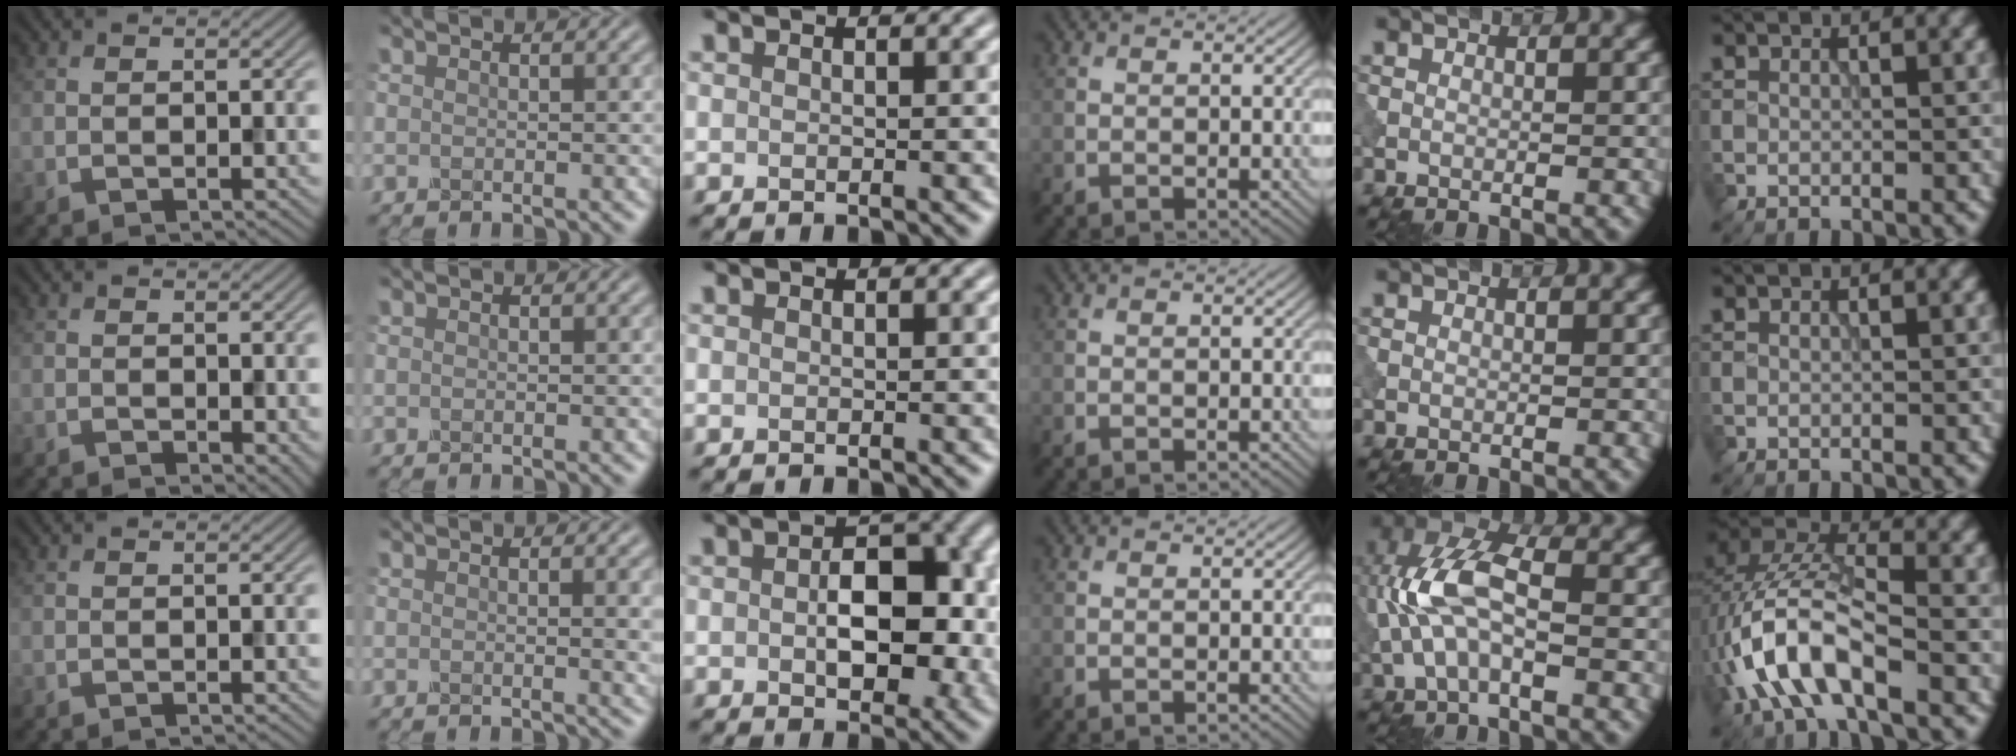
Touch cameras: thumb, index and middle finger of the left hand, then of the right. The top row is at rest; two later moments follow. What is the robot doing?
{"motion": "dispense", "object": "dispenser bottle"}